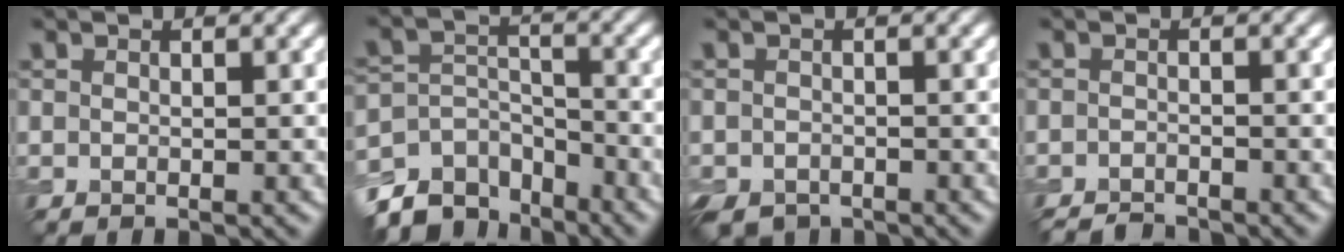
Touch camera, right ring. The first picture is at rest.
{"total": 6.9, "force": [-5.2, 3.9, 2.5], "torque": [-0.036, -0.010, -0.098]}
{"total": 2.7, "force": [-2.1, 1.5, 0.8], "torque": [-0.011, -0.010, -0.039]}
{"total": 2.3, "force": [-2.2, 0.5, 0.5], "torque": [-0.005, -0.004, -0.043]}